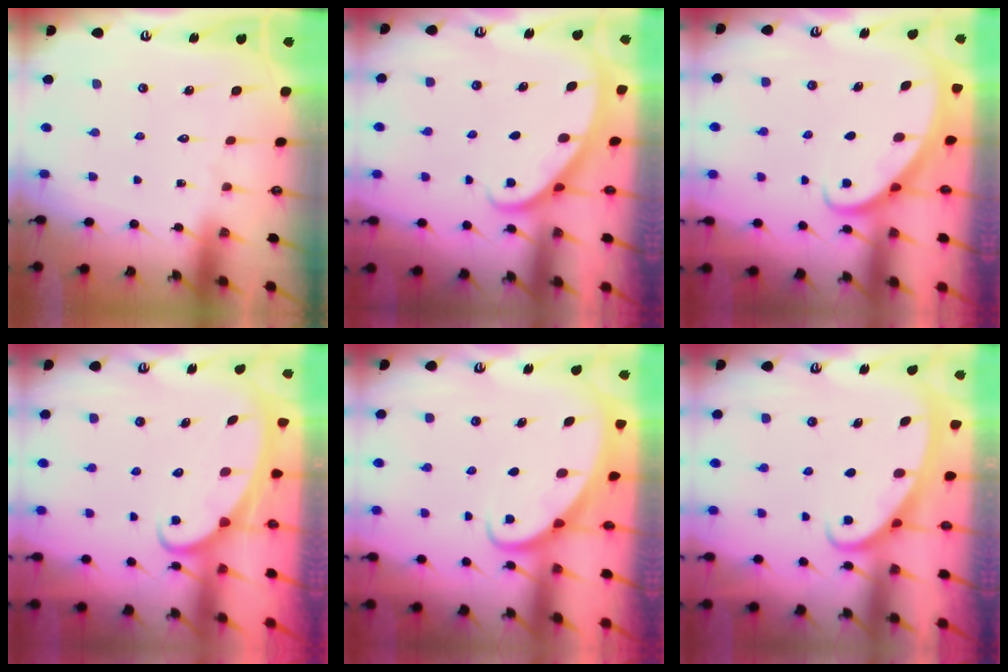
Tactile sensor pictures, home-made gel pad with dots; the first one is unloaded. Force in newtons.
{"total": 2.2, "press": 2.2, "slide": 0.1}
{"total": 2.8, "press": 2.8, "slide": 0.2}
{"total": 2.5, "press": 2.5, "slide": 0.4}
{"total": 2.2, "press": 2.2, "slide": 0.2}
{"total": 2.5, "press": 2.5, "slide": 0.4}